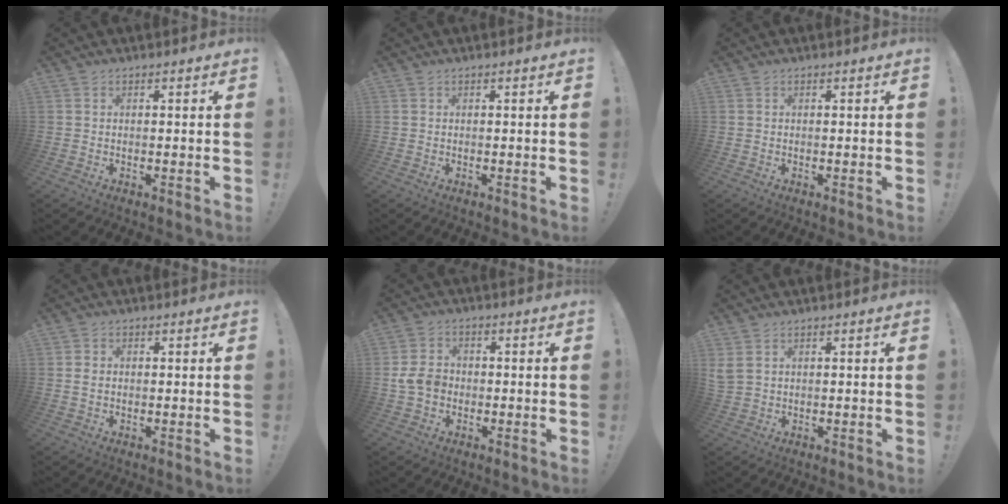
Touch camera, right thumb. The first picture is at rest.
{"total": 0.0}
{"total": 0.0}
{"total": 1.2, "force": [0.1, 0.9, 0.7], "torque": [-0.015, 0.004, 0.002]}
{"total": 7.3, "force": [-1.4, 5.8, 4.1], "torque": [-0.078, 0.013, -0.025]}
{"total": 3.1, "force": [1.6, 1.9, 1.8], "torque": [-0.034, -0.004, 0.033]}